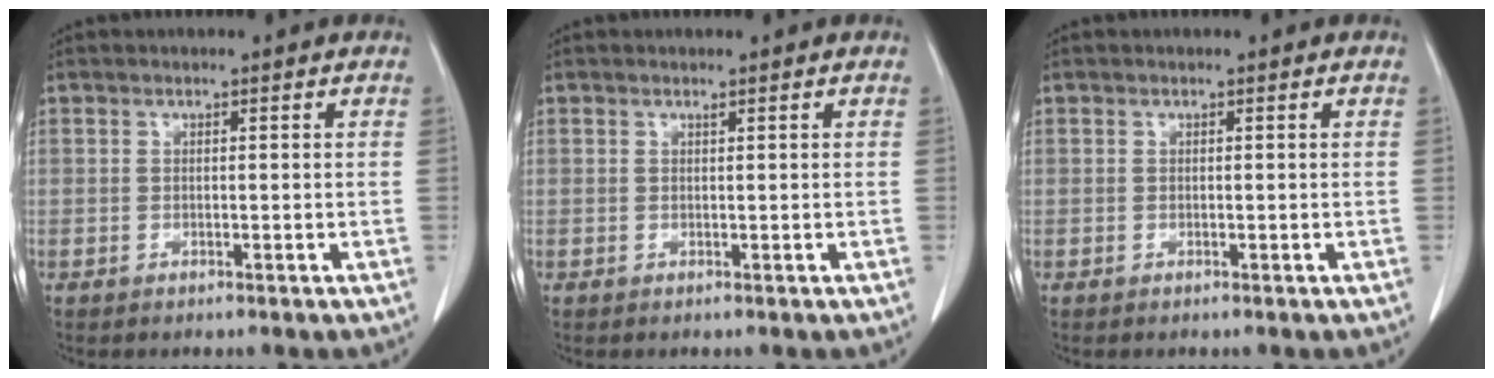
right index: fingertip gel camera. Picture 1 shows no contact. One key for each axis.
{"total": 0.0}
{"total": 0.0}